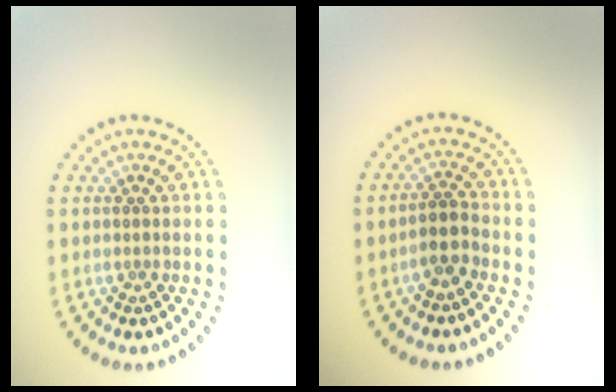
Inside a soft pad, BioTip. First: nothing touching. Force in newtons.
{"total": 2.2, "press": 1.9, "slide": 1.1}